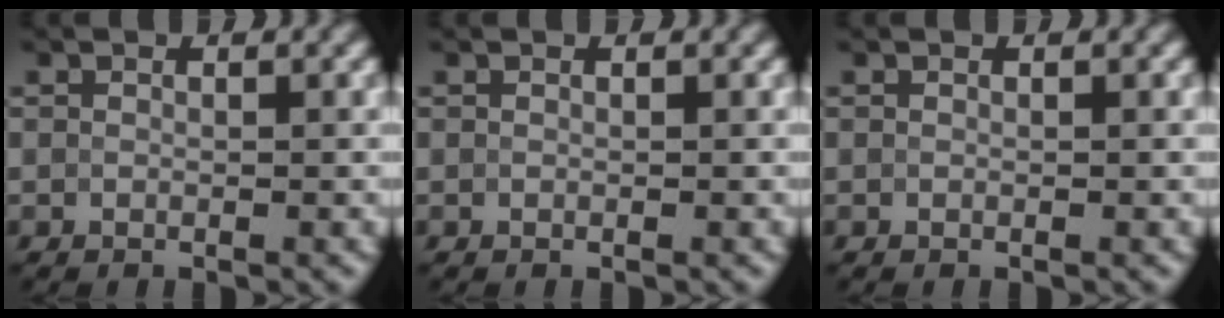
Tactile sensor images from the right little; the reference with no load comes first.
{"total": 0.0}
{"total": 0.0}